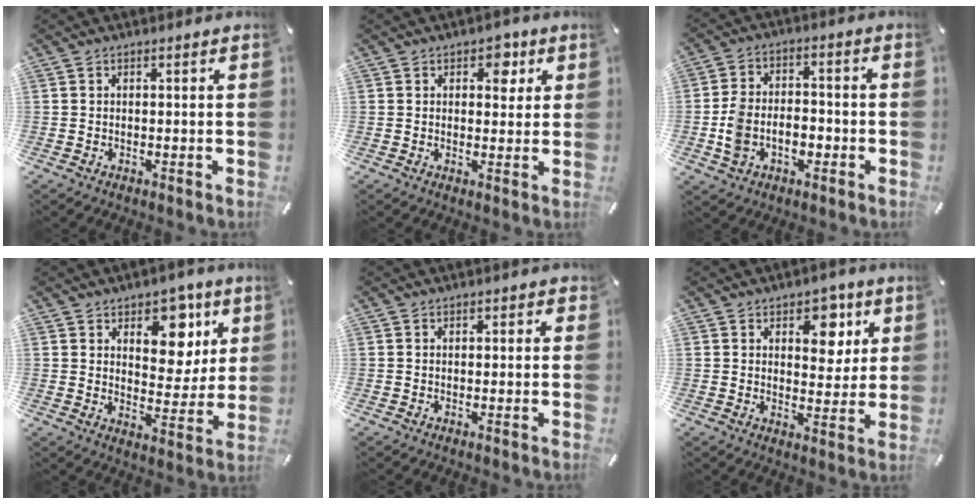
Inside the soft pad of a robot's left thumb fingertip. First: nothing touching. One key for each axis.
{"total": 4.8, "fx": 2.1, "fy": 3.2, "fz": 2.8, "tx": -0.015, "ty": -0.010, "tz": 0.027}
{"total": 8.4, "fx": -2.7, "fy": 6.1, "fz": 5.1, "tx": -0.104, "ty": 0.018, "tz": -0.047}
{"total": 11.2, "fx": 5.8, "fy": 7.8, "fz": 5.6, "tx": -0.050, "ty": -0.043, "tz": 0.098}
{"total": 0.8, "fx": 0.2, "fy": 0.6, "fz": 0.5, "tx": -0.002, "ty": 0.001, "tz": 0.000}
{"total": 7.9, "fx": 4.0, "fy": 5.4, "fz": 4.2, "tx": -0.030, "ty": -0.021, "tz": 0.060}